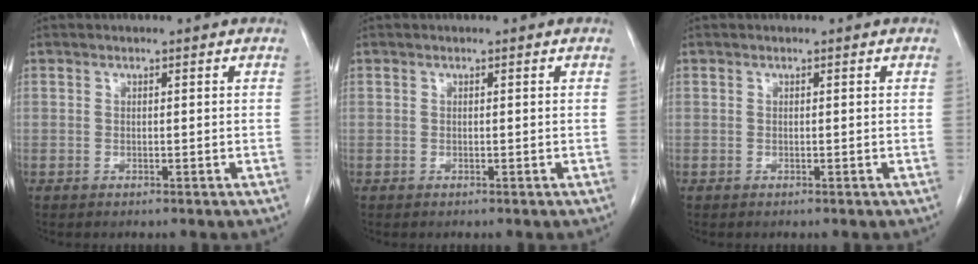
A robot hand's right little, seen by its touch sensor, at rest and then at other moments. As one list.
[{"total": 0.0}, {"total": 0.0}]